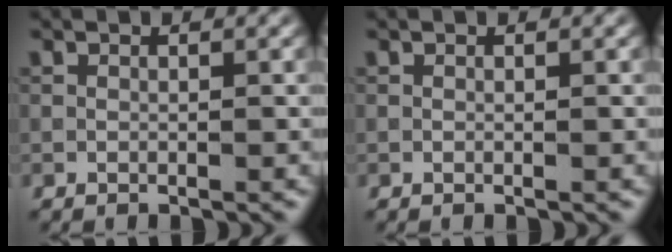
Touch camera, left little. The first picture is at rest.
{"total": 0.0}